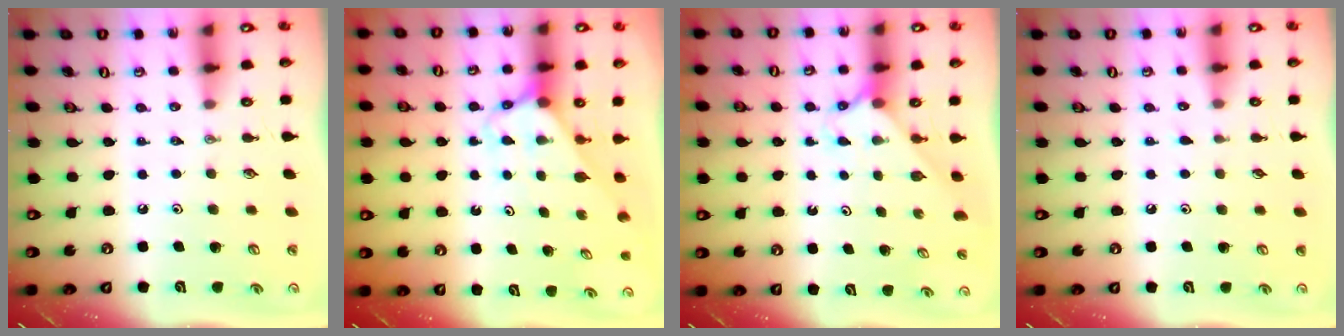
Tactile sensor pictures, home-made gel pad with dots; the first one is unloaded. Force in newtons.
{"total": 3.0, "press": 3.0, "slide": 0.2}
{"total": 3.4, "press": 3.4, "slide": 0.3}
{"total": 3.8, "press": 3.8, "slide": 0.5}